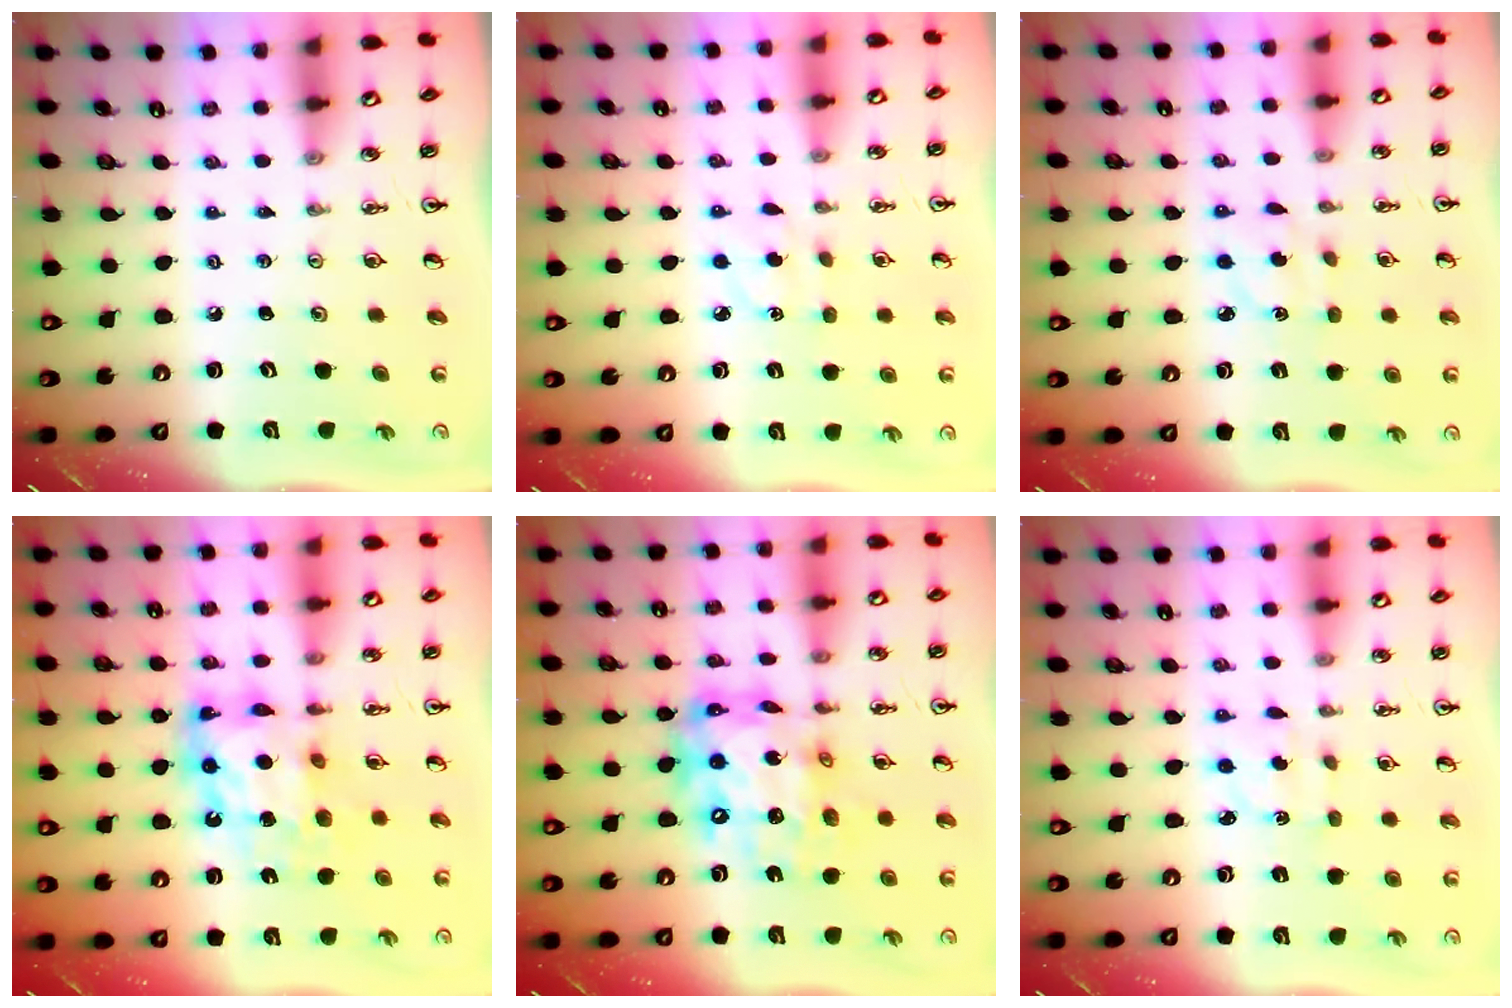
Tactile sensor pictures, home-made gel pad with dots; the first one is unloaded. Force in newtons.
{"total": 3.6, "press": 3.6, "slide": 0.5}
{"total": 4.3, "press": 4.2, "slide": 0.7}
{"total": 12.9, "press": 12.8, "slide": 1.3}
{"total": 17.9, "press": 17.9, "slide": 1.4}
{"total": 2.6, "press": 2.5, "slide": 0.6}